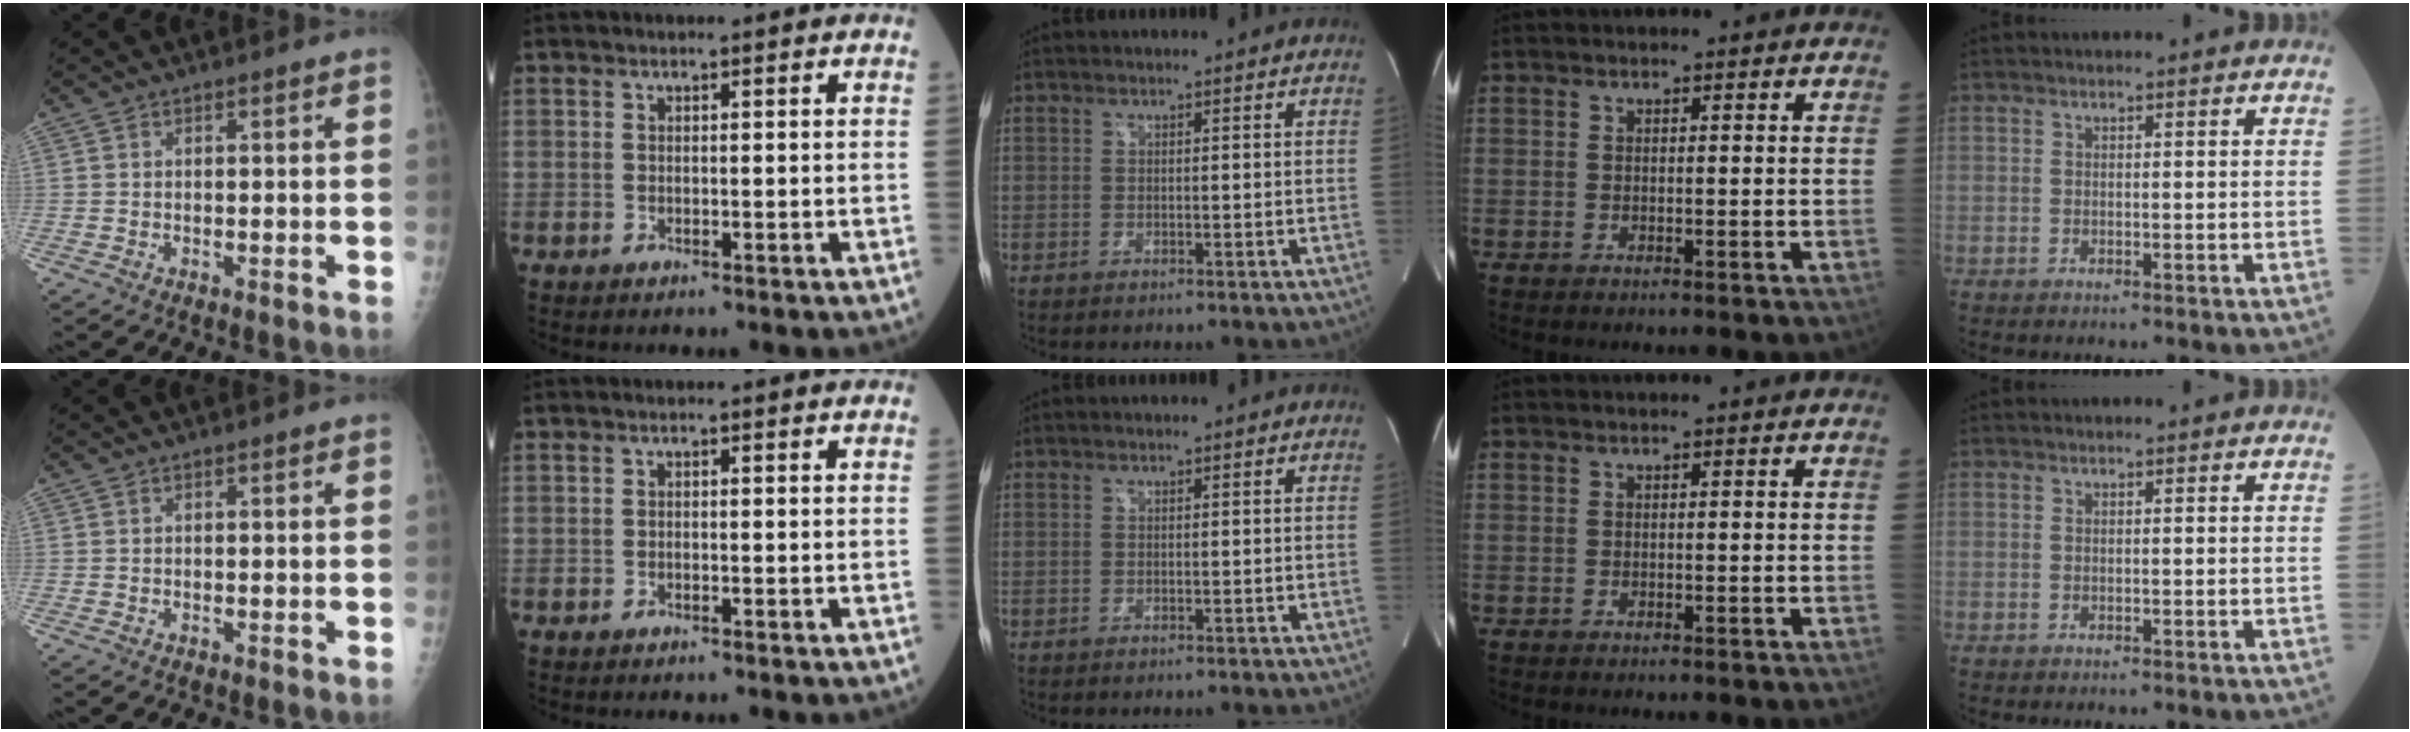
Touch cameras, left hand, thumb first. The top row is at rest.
{}